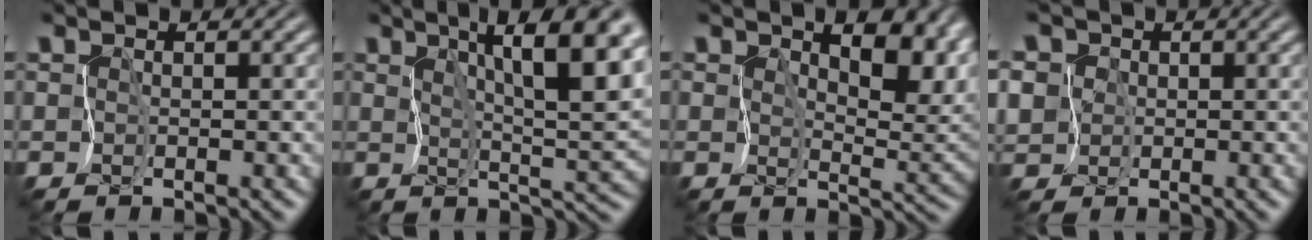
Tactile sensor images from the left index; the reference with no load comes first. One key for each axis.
{"total": 10.2, "fx": 4.4, "fy": 3.0, "fz": 8.7, "tx": -0.125, "ty": 0.004, "tz": 0.065}
{"total": 9.4, "fx": 4.0, "fy": 4.4, "fz": 7.3, "tx": -0.105, "ty": -0.007, "tz": 0.069}
{"total": 5.0, "fx": 0.3, "fy": 4.8, "fz": 1.5, "tx": -0.044, "ty": 0.017, "tz": -0.017}